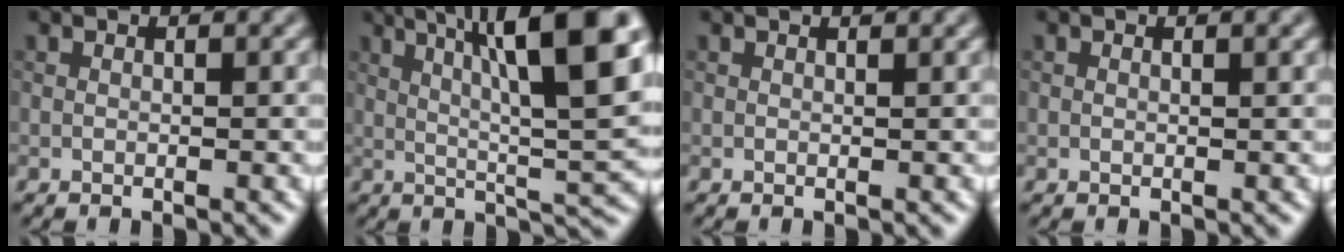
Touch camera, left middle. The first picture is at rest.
{"total": 11.5, "force": [4.2, 2.3, 10.4], "torque": [-0.165, 0.018, 0.080]}
{"total": 1.1, "force": [0.8, 0.4, 0.5], "torque": [0.004, 0.004, -0.001]}
{"total": 0.6, "force": [0.3, 0.2, 0.5], "torque": [-0.007, 0.003, 0.005]}